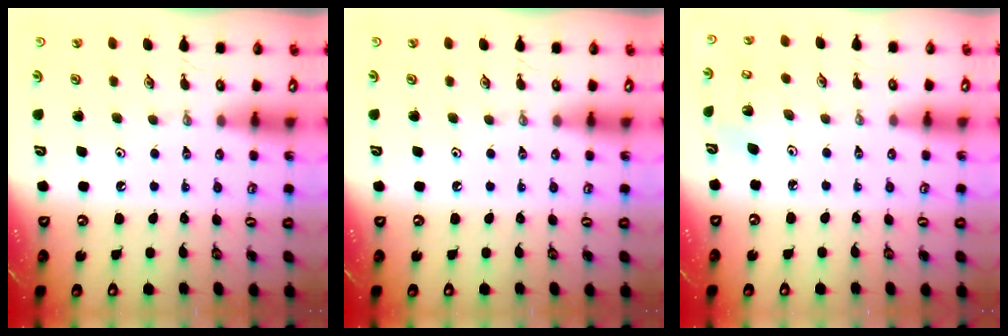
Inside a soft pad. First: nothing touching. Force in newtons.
{"total": 0.0}
{"total": 3.0, "press": 2.6, "slide": 1.5}